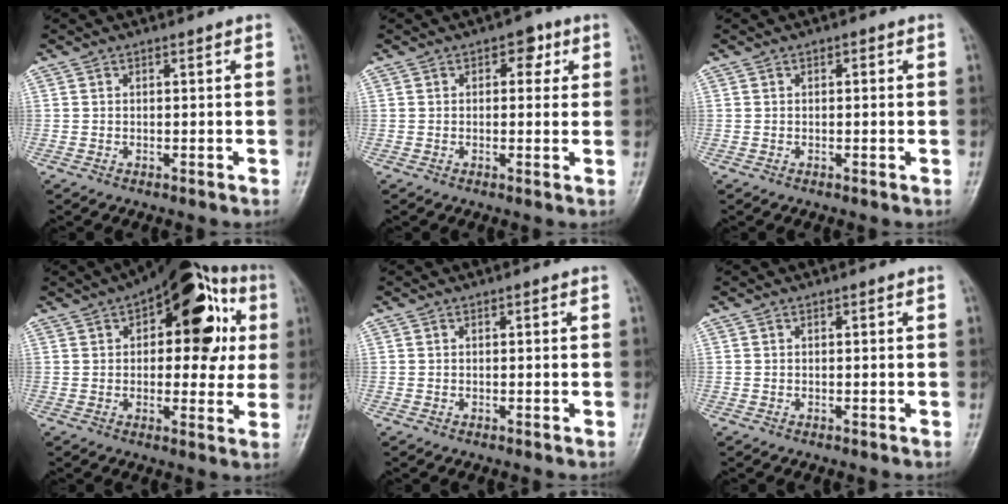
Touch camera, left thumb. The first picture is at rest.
{"total": 4.0, "force": [1.5, 2.6, 2.6], "torque": [-0.005, 0.001, 0.011]}
{"total": 1.0, "force": [0.1, 0.6, 0.7], "torque": [-0.002, 0.003, -0.002]}
{"total": 20.9, "force": [5.7, 10.5, 17.1], "torque": [-0.175, 0.018, 0.067]}
{"total": 0.0}
{"total": 0.0}